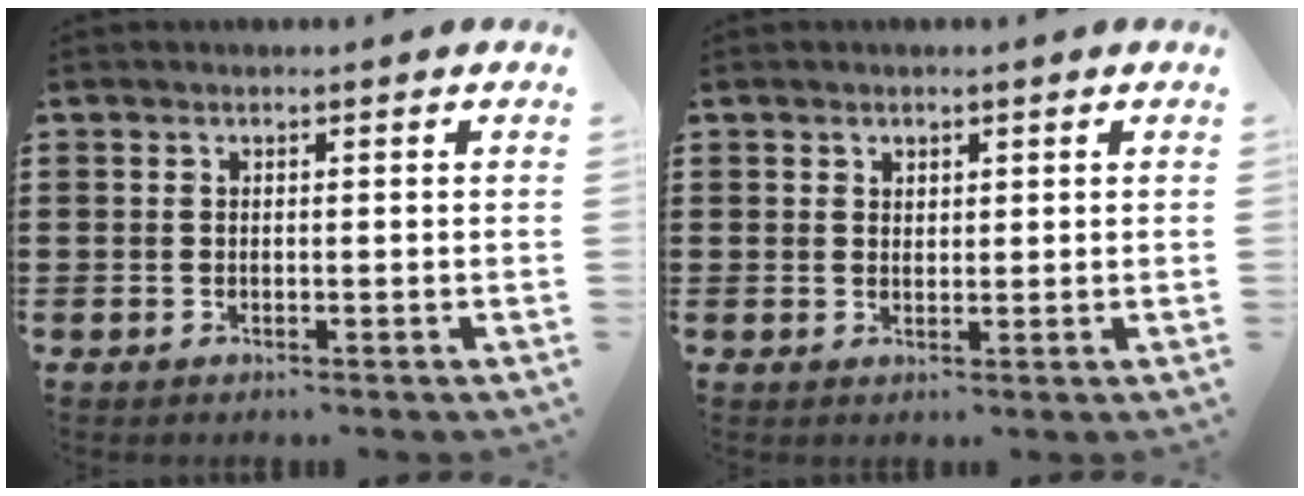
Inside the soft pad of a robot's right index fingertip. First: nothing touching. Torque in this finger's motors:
{"motor_torque": [-0.47, 0.20, -0.05, -0.01]}